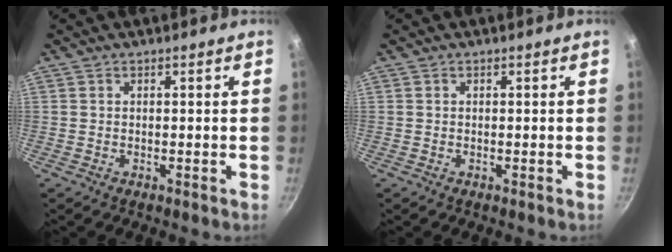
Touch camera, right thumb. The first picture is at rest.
{"total": 0.0}